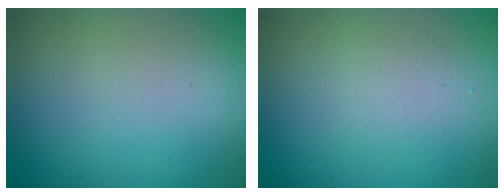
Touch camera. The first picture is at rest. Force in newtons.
{"total": 1.6, "press": 1.6, "slide": 0.1}